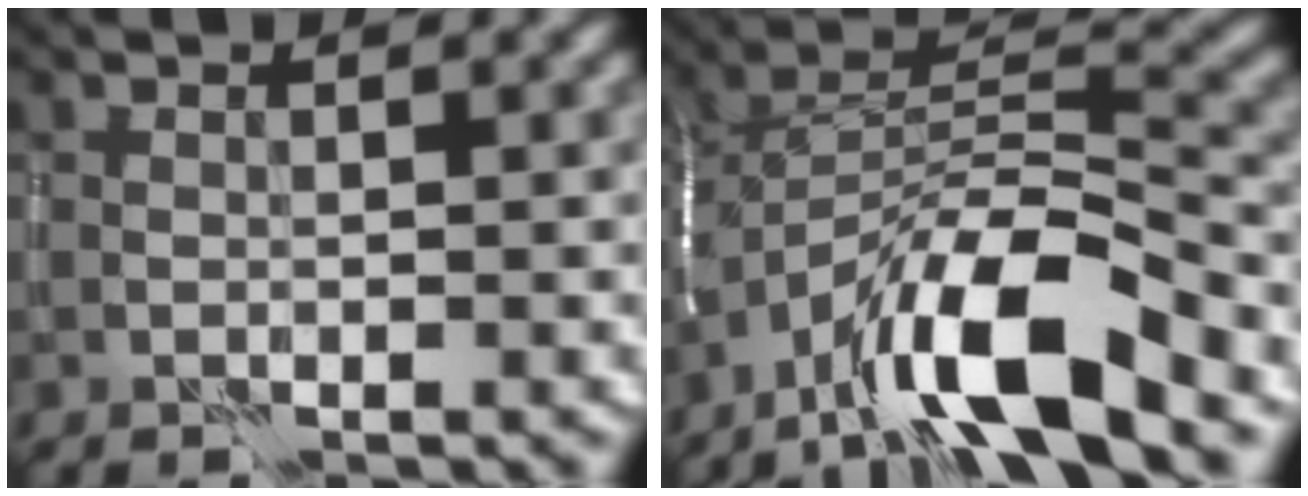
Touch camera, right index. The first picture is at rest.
{"total": 11.3, "force": [-7.4, 2.7, 8.1], "torque": [-0.136, 0.014, -0.139]}